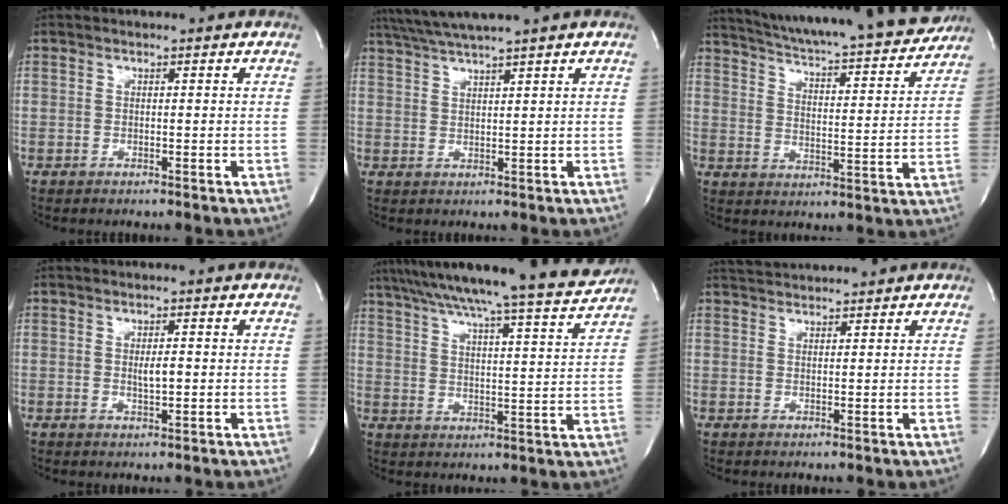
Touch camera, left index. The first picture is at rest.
{"total": 6.3, "force": [5.3, -1.6, 3.0], "torque": [-0.054, 0.016, 0.098]}
{"total": 22.6, "force": [20.9, 1.8, 8.4], "torque": [-0.136, -0.039, 0.280]}
{"total": 2.1, "force": [0.1, 0.5, 2.0], "torque": [-0.037, -0.001, 0.003]}
{"total": 19.7, "force": [17.7, -0.8, 8.5], "torque": [-0.141, -0.027, 0.247]}
{"total": 4.5, "force": [4.4, 0.2, 0.7], "torque": [-0.017, 0.032, 0.074]}